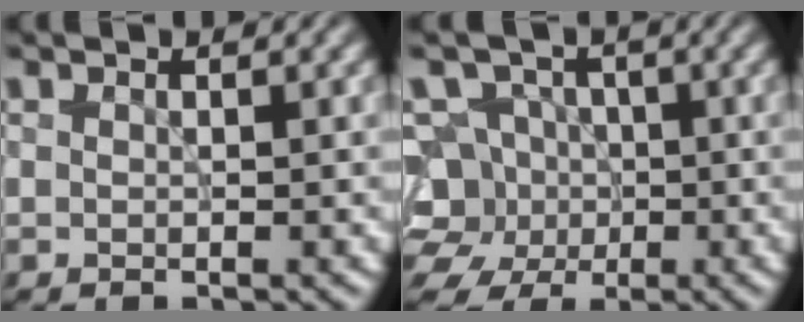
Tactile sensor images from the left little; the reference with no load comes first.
{"total": 8.8, "force": [-1.4, 7.9, 3.5], "torque": [-0.059, 0.018, -0.062]}